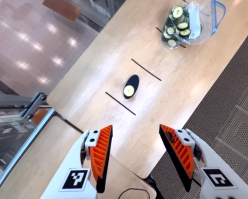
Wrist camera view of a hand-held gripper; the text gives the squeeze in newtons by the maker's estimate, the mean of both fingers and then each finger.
{"total": 0.0}